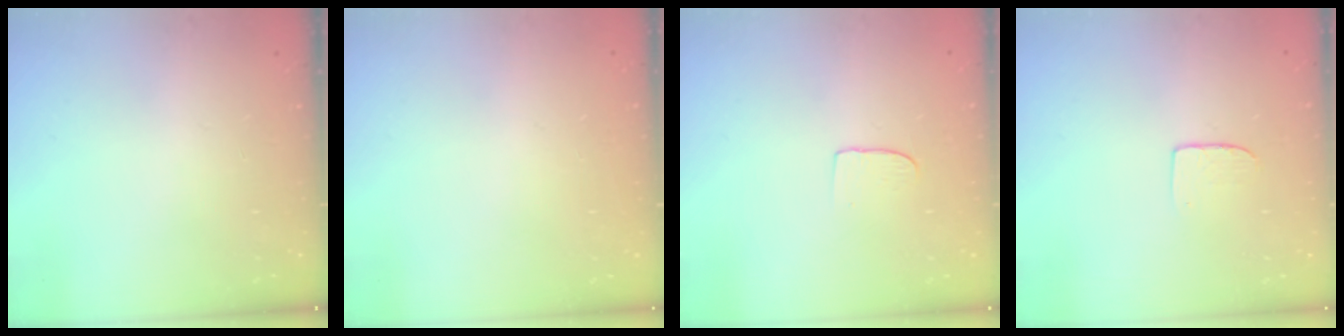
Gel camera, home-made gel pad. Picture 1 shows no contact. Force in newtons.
{"total": 0.0}
{"total": 4.7, "press": 4.7, "slide": 0.4}
{"total": 4.7, "press": 4.7, "slide": 0.4}